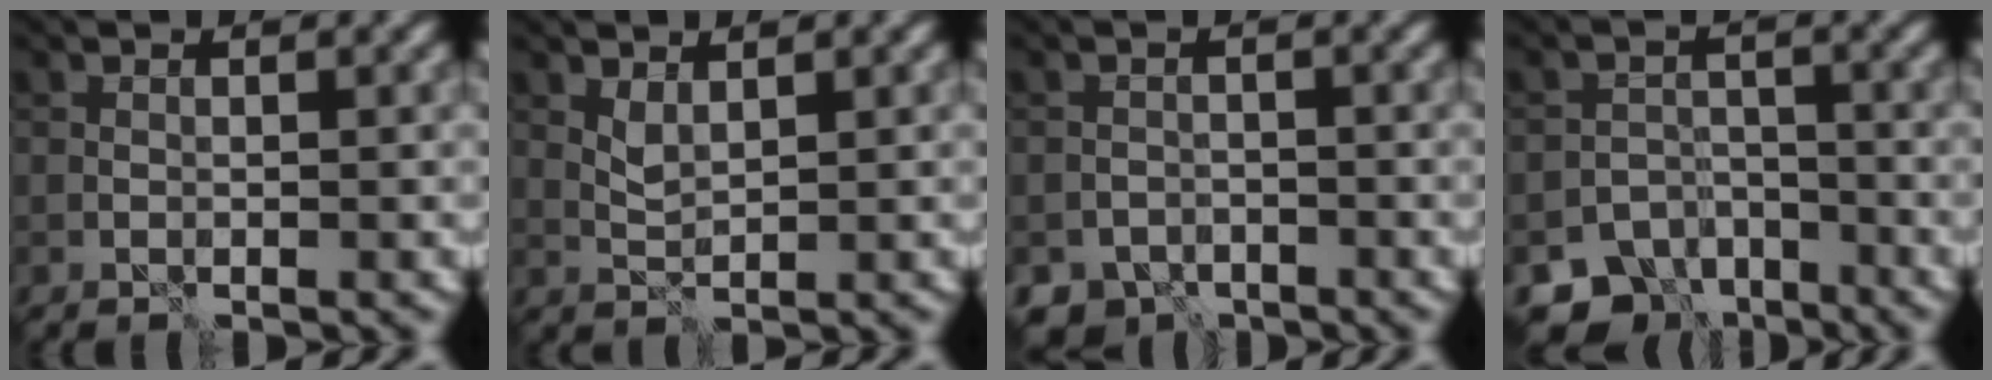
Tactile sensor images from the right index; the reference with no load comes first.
{"total": 1.3, "force": [0.8, 0.5, 0.9], "torque": [-0.025, -0.001, 0.022]}
{"total": 3.8, "force": [-3.2, 2.1, 0.6], "torque": [0.005, -0.001, -0.051]}
{"total": 6.7, "force": [-5.2, 4.0, 1.5], "torque": [-0.005, -0.016, -0.075]}